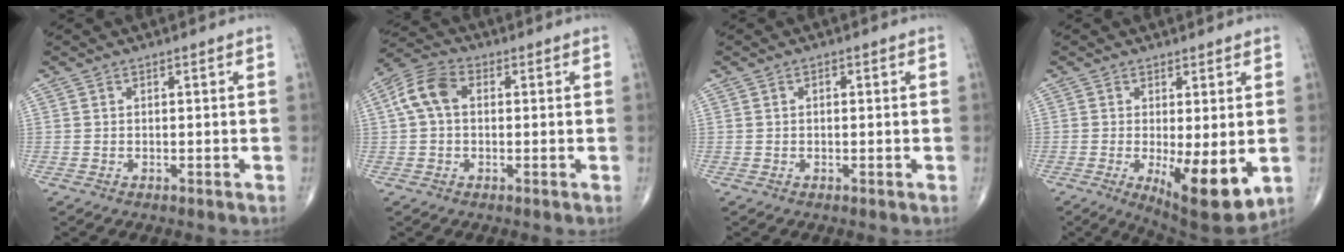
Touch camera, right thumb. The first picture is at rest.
{"total": 7.3, "force": [1.0, 4.8, 5.4], "torque": [-0.110, 0.025, 0.012]}
{"total": 0.8, "force": [0.1, 0.4, 0.7], "torque": [-0.013, 0.003, 0.001]}
{"total": 11.2, "force": [-2.2, 3.6, 10.4], "torque": [-0.150, -0.028, -0.024]}